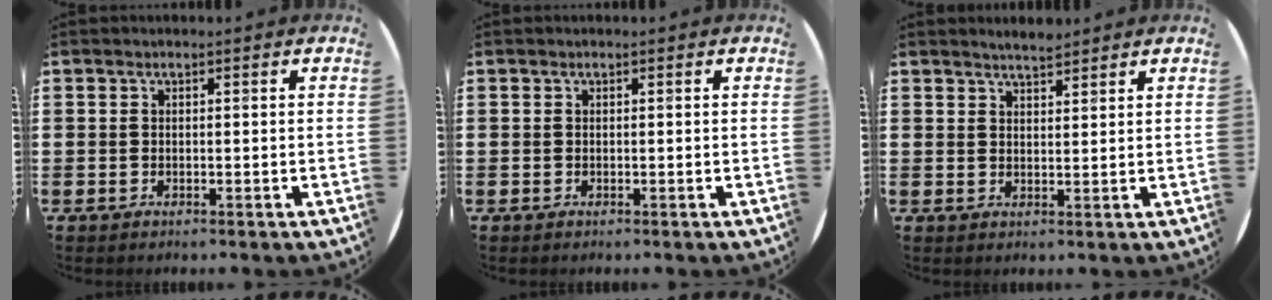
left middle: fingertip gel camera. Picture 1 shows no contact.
{"total": 0.0}
{"total": 2.4, "force": [2.3, 0.1, 0.2], "torque": [-0.007, 0.000, 0.044]}